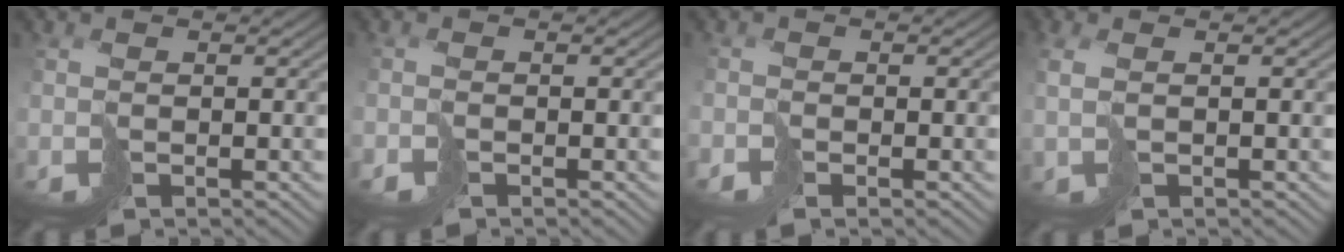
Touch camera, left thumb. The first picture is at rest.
{"total": 0.9, "force": [-0.8, 0.3, 0.3], "torque": [-0.010, -0.003, -0.020]}
{"total": 1.4, "force": [-1.1, 0.6, 0.6], "torque": [-0.016, -0.005, -0.024]}
{"total": 1.5, "force": [0.7, 0.4, 1.3], "torque": [-0.029, 0.002, 0.014]}